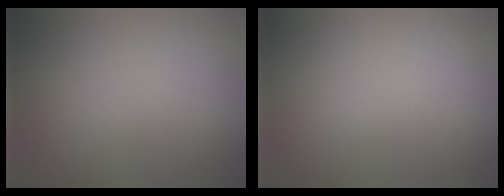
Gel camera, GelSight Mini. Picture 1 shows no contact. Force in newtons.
{"total": 0.0}